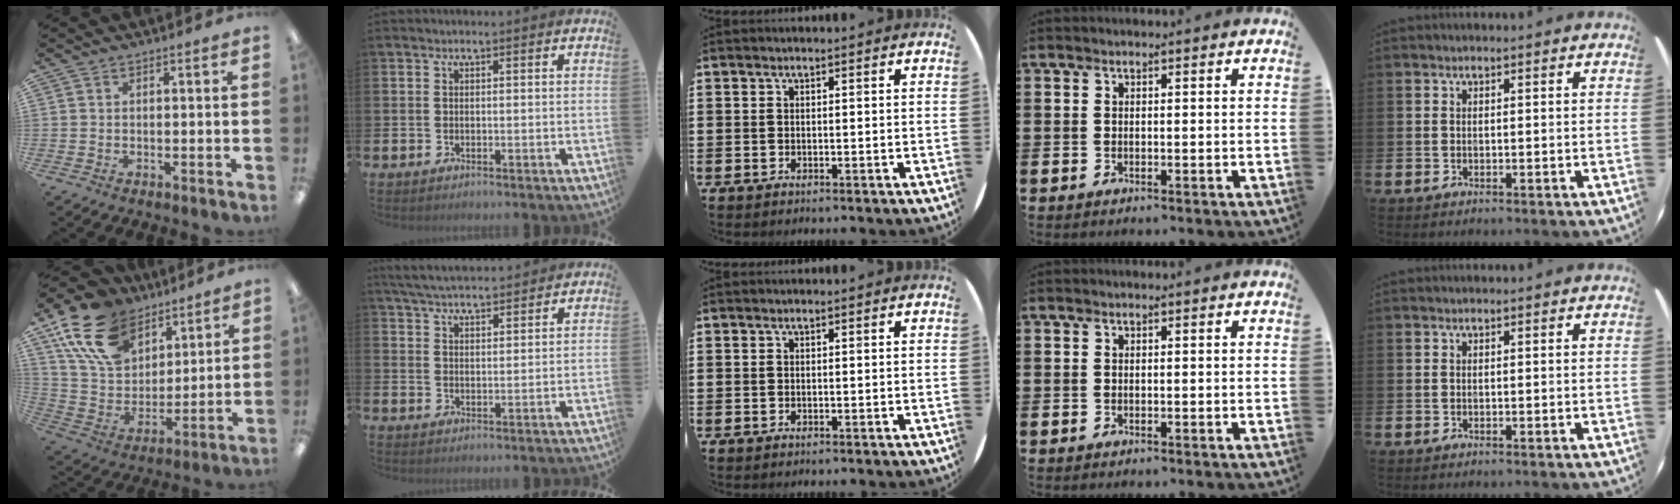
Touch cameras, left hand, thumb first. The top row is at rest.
{"thumb": {"total": 19.3, "force": [12.2, 11.9, 9.1], "torque": [-0.189, -0.046, 0.232]}, "index": {"total": 5.0, "force": [4.9, 0.5, 0.7], "torque": [-0.034, -0.022, 0.089]}}